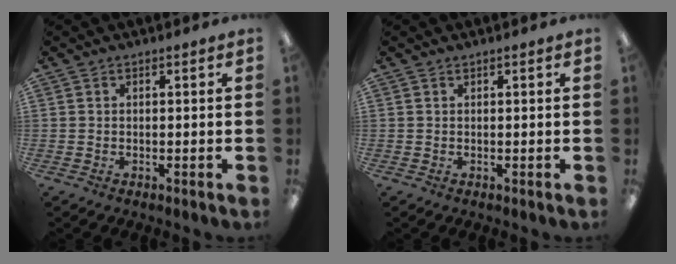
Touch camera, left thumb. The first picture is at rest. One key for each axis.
{"total": 0.0}